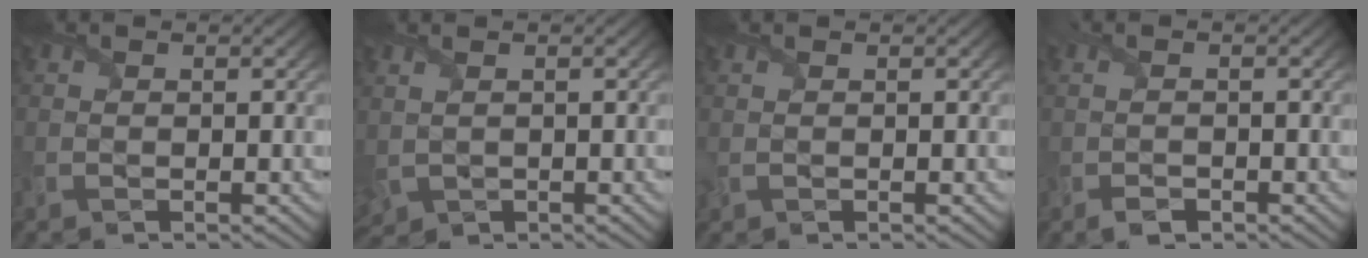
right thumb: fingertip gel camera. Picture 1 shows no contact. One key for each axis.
{"total": 1.9, "fx": 0.3, "fy": 1.2, "fz": 1.4, "tx": -0.054, "ty": -0.002, "tz": 0.011}
{"total": 0.6, "fx": 0.2, "fy": 0.3, "fz": 0.5, "tx": -0.018, "ty": 0.002, "tz": 0.004}
{"total": 1.4, "fx": -1.1, "fy": 0.5, "fz": 0.6, "tx": -0.017, "ty": -0.004, "tz": -0.023}